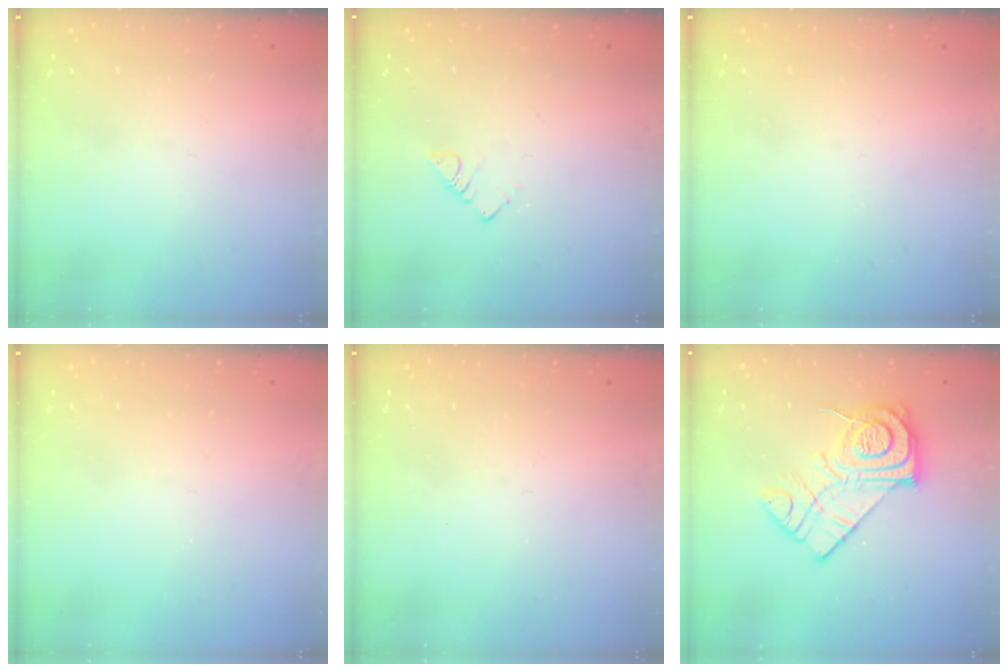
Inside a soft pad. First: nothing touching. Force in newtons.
{"total": 2.8, "press": 2.8, "slide": 0.3}
{"total": 0.0}
{"total": 0.0}
{"total": 2.2, "press": 2.2, "slide": 0.4}
{"total": 14.1, "press": 14.1, "slide": 0.3}